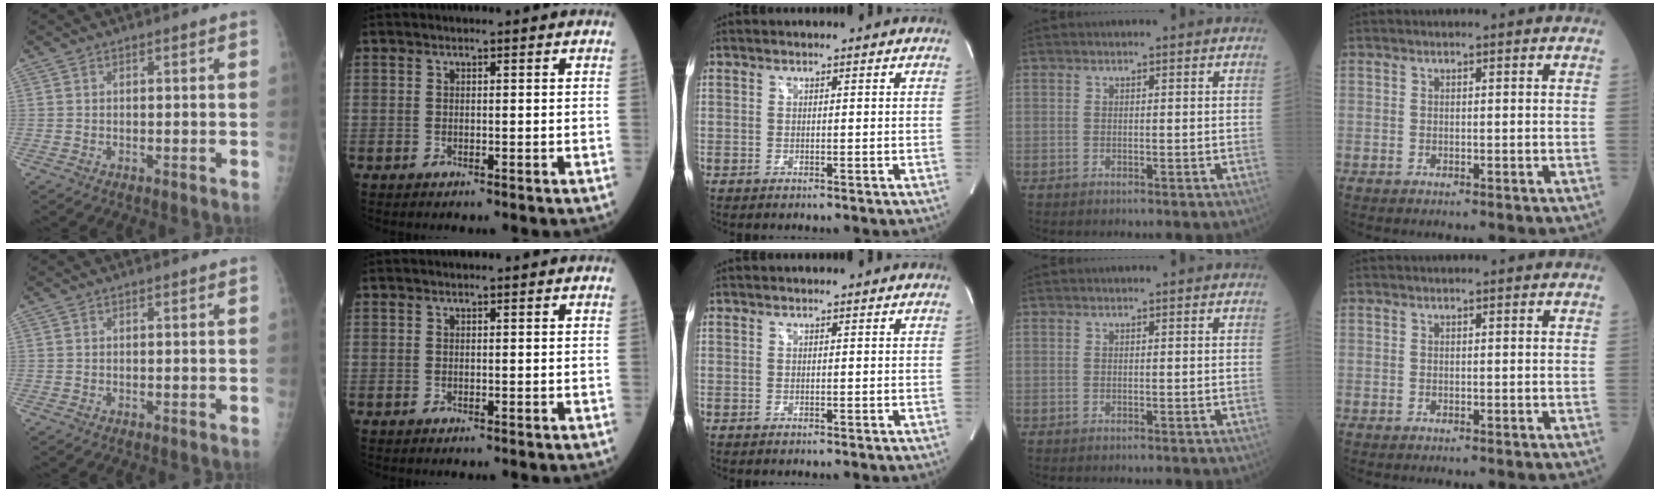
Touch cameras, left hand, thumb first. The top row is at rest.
{}